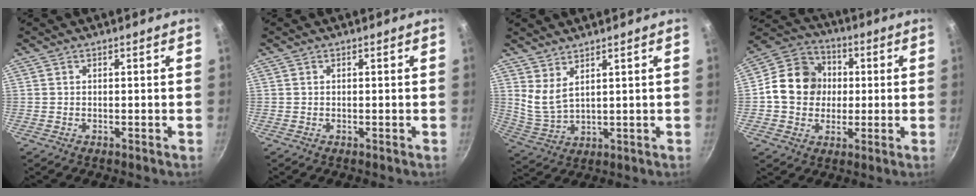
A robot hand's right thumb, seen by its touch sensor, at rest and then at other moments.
{"total": 0.0}
{"total": 5.1, "force": [3.4, 1.8, 3.4], "torque": [-0.063, -0.038, 0.077]}
{"total": 13.6, "force": [0.4, 11.9, 6.6], "torque": [-0.082, 0.020, -0.008]}